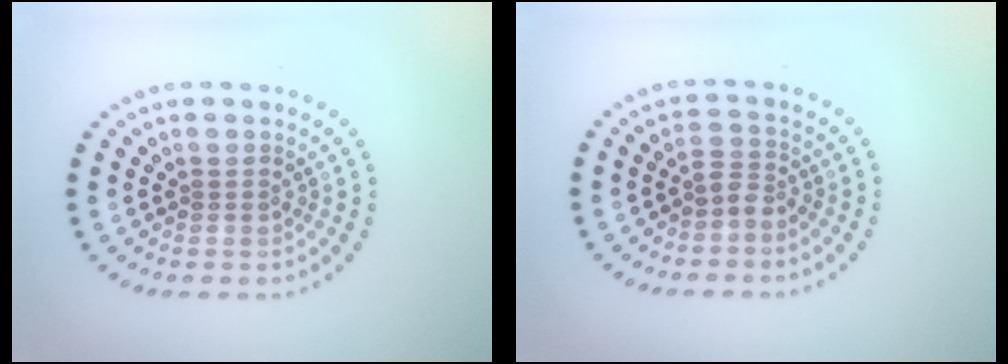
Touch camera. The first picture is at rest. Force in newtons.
{"total": 1.7, "press": 1.4, "slide": 1.1}